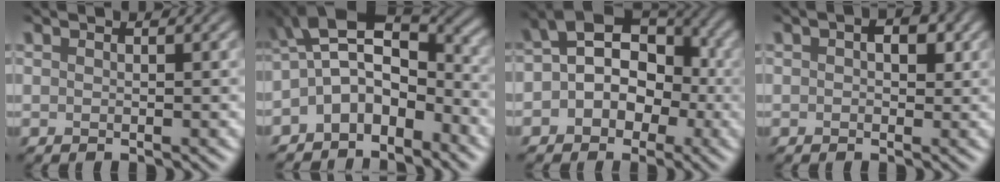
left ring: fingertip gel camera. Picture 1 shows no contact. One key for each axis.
{"total": 6.4, "fx": -3.1, "fy": 3.5, "fz": 4.3, "tx": -0.073, "ty": 0.011, "tz": -0.067}
{"total": 9.0, "fx": -0.2, "fy": 6.8, "fz": 6.0, "tx": -0.062, "ty": 0.037, "tz": -0.030}
{"total": 2.5, "fx": 0.3, "fy": 1.5, "fz": 2.0, "tx": -0.028, "ty": 0.005, "tz": 0.002}